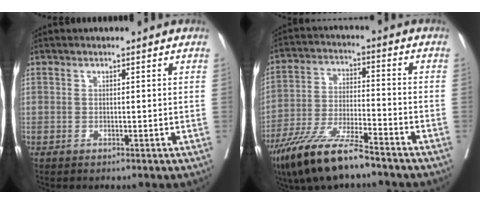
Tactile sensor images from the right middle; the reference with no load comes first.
{"total": 12.6, "force": [-9.4, 1.8, 8.2], "torque": [-0.158, -0.027, -0.172]}